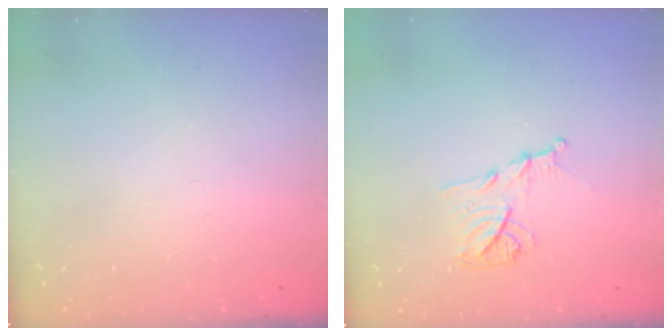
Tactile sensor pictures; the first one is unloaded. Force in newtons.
{"total": 10.3, "press": 10.3, "slide": 0.5}